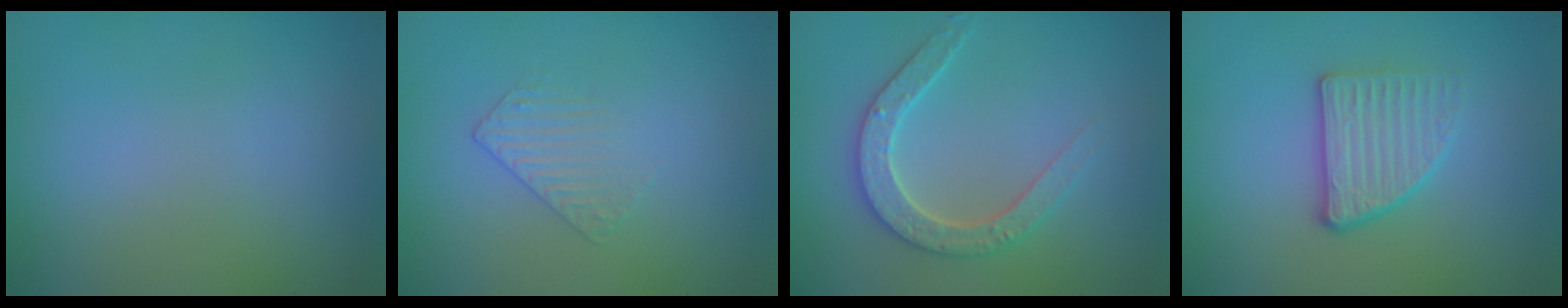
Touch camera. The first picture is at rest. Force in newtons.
{"total": 1.0, "press": 0.3, "slide": 1.0}
{"total": 3.0, "press": 2.9, "slide": 0.6}
{"total": 2.7, "press": 2.4, "slide": 1.2}